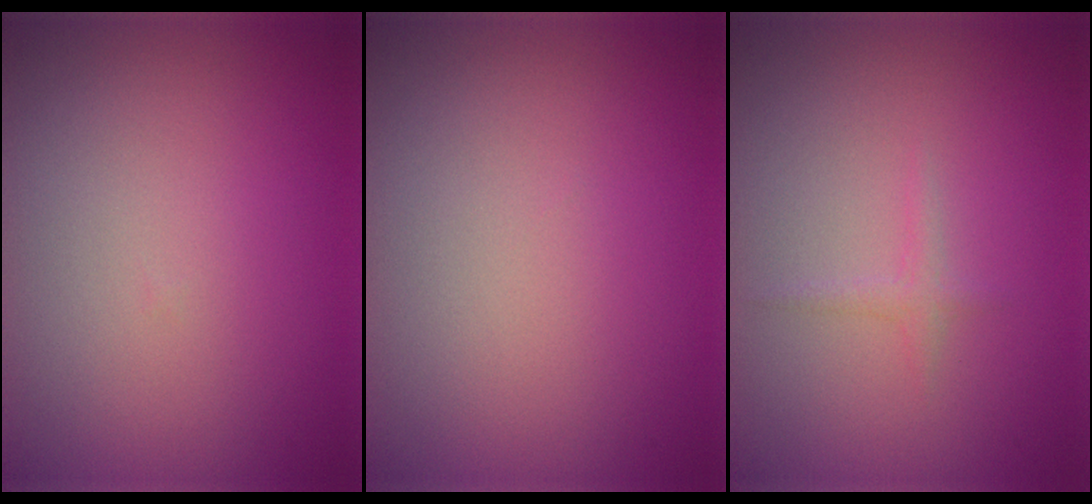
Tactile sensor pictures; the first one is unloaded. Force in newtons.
{"total": 0.0}
{"total": 0.8, "press": 0.8, "slide": 0.1}